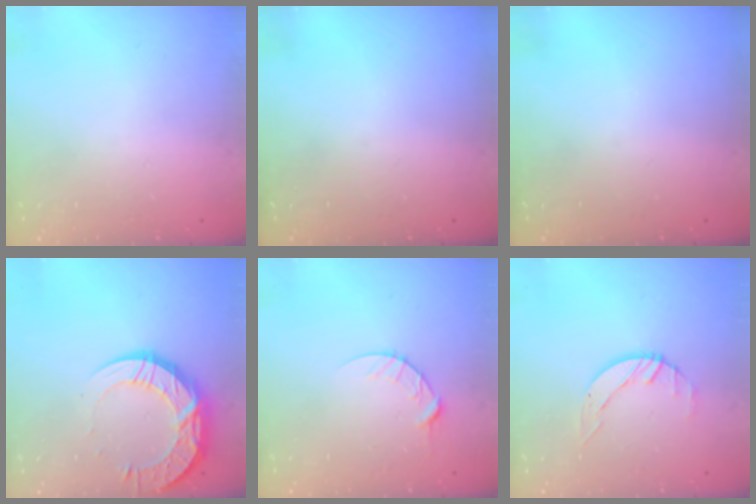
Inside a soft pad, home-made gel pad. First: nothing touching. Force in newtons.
{"total": 0.0}
{"total": 0.0}
{"total": 15.3, "press": 15.3, "slide": 1.2}
{"total": 7.2, "press": 7.2, "slide": 0.7}
{"total": 2.4, "press": 2.4, "slide": 0.1}